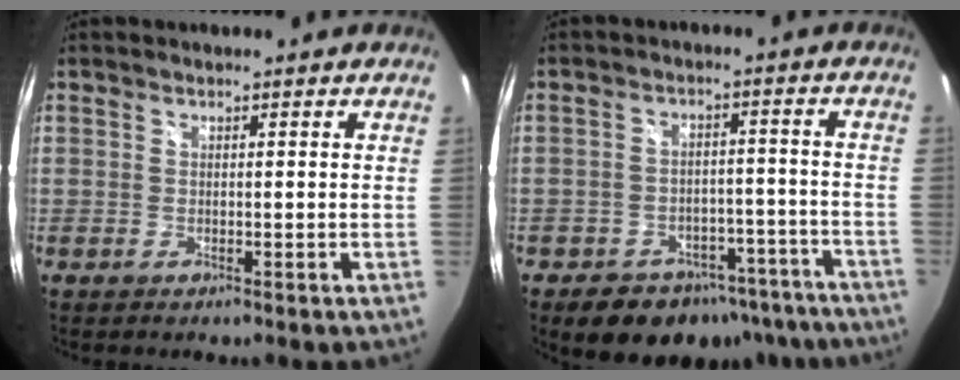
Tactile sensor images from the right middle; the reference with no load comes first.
{"total": 15.3, "force": [-11.0, 9.1, 5.5], "torque": [-0.112, 0.023, -0.121]}